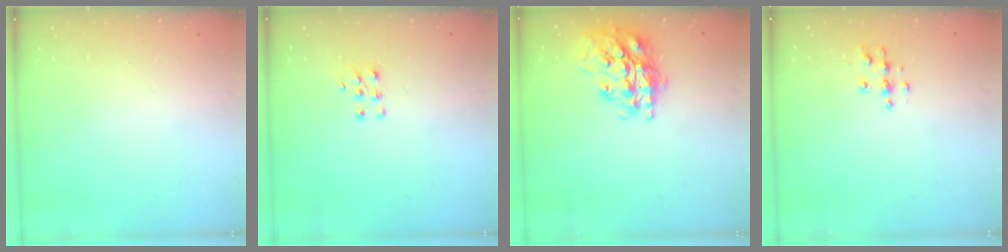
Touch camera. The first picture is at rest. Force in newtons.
{"total": 5.5, "press": 5.4, "slide": 1.1}
{"total": 20.3, "press": 20.3, "slide": 1.6}
{"total": 4.9, "press": 4.9, "slide": 0.1}